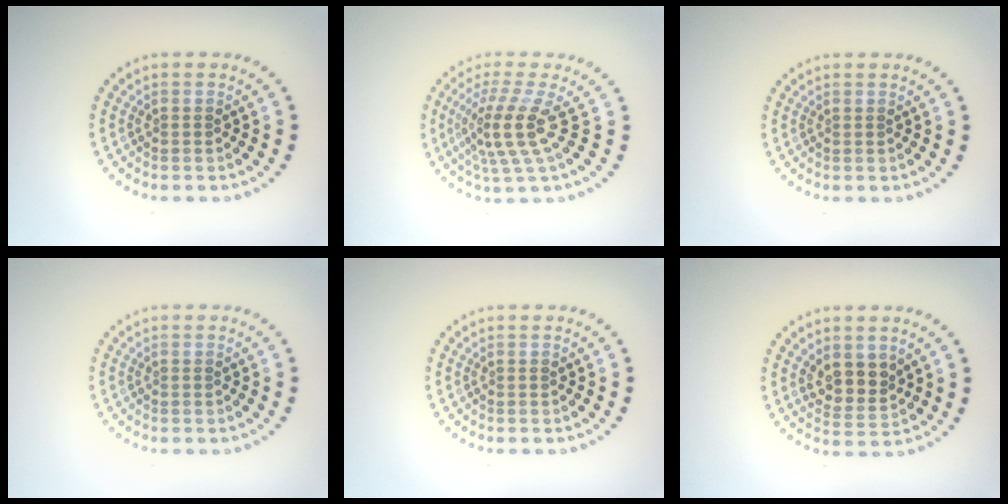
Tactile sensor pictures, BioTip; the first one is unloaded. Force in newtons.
{"total": 4.2, "press": 3.0, "slide": 3.0}
{"total": 0.0}
{"total": 0.0}
{"total": 0.0}
{"total": 3.0, "press": 2.6, "slide": 1.4}